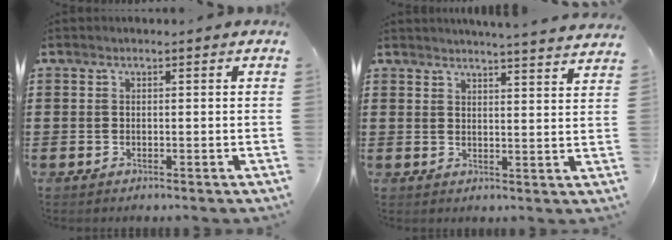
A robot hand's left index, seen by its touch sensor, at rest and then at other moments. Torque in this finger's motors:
{"motor_torque": [0.28, -0.37, 0.24, 0.05]}